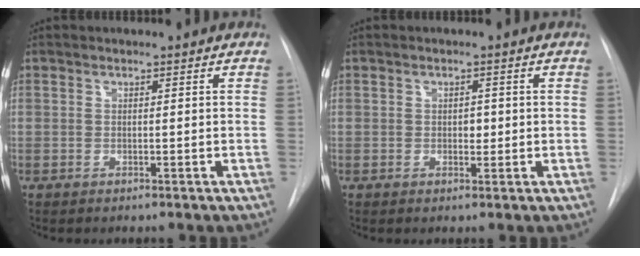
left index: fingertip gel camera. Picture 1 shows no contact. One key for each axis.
{"total": 1.5, "fx": -0.4, "fy": 1.0, "fz": 1.0, "tx": -0.012, "ty": -0.002, "tz": -0.004}